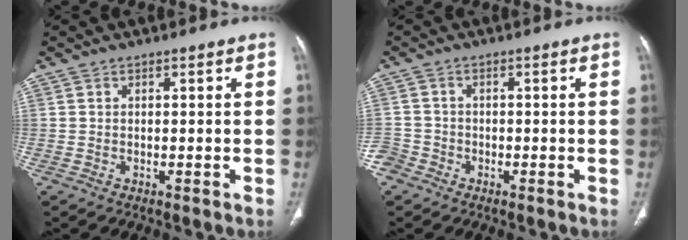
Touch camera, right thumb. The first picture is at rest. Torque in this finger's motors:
{"motor_torque": [0.10, 0.02, -0.15, 0.10, 0.02]}